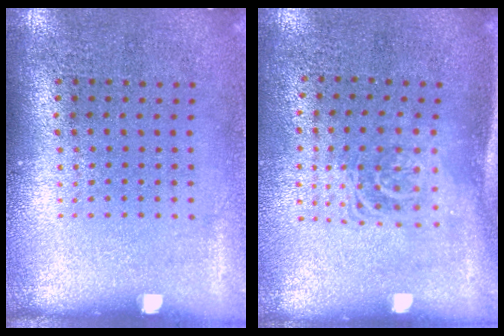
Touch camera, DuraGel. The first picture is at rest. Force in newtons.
{"total": 1.7, "press": 1.2, "slide": 1.1}